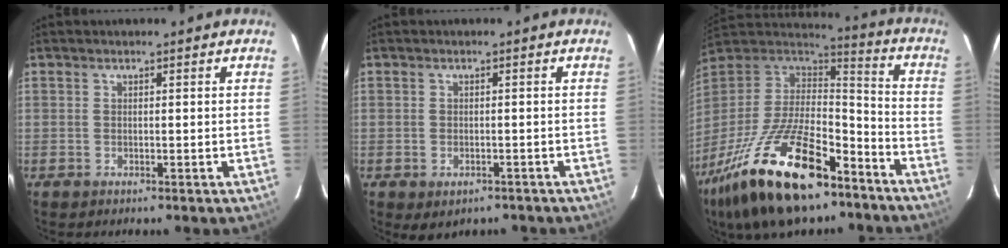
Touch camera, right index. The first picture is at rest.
{"total": 3.3, "force": [-1.8, 2.2, 1.8], "torque": [-0.034, -0.009, -0.017]}
{"total": 28.3, "force": [-17.3, 11.5, 19.2], "torque": [-0.377, -0.033, -0.284]}